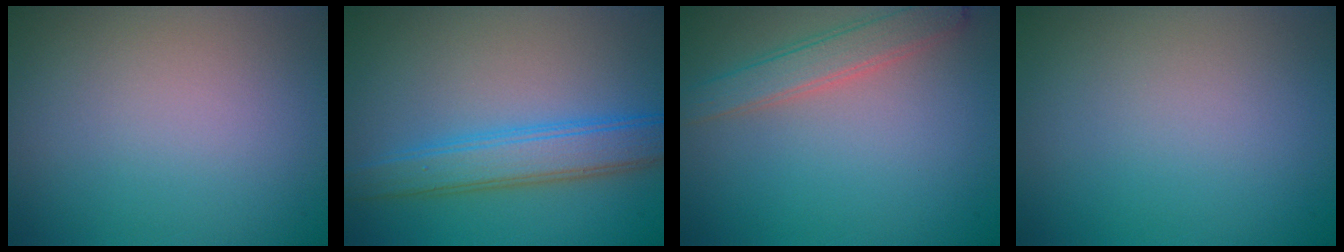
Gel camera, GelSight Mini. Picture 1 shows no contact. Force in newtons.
{"total": 4.4, "press": 4.4, "slide": 0.1}
{"total": 2.9, "press": 2.9, "slide": 0.1}
{"total": 0.0}